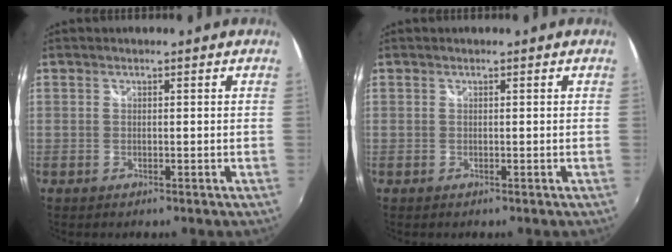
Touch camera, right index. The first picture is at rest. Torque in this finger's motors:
{"motor_torque": [0.00, 0.00, 0.00, 0.01]}